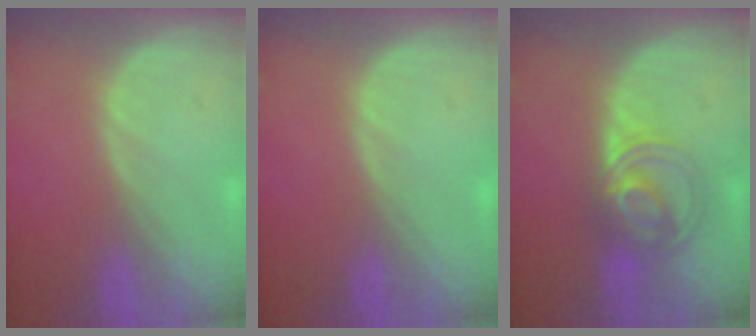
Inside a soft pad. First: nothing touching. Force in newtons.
{"total": 0.0}
{"total": 6.1, "press": 6.0, "slide": 1.1}